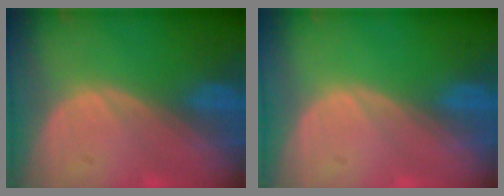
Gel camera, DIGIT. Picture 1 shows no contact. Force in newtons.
{"total": 0.0}